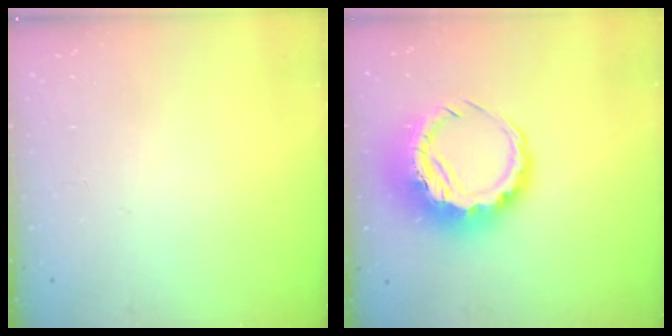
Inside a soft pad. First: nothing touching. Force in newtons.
{"total": 12.1, "press": 11.8, "slide": 2.3}